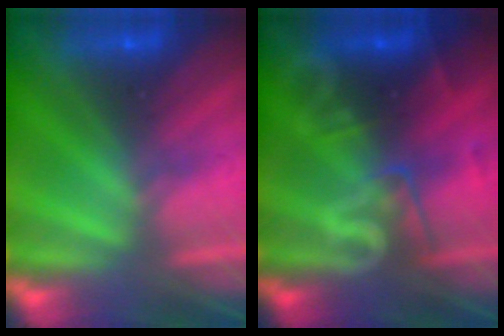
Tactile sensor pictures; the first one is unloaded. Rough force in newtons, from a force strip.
{"total": 2.7}